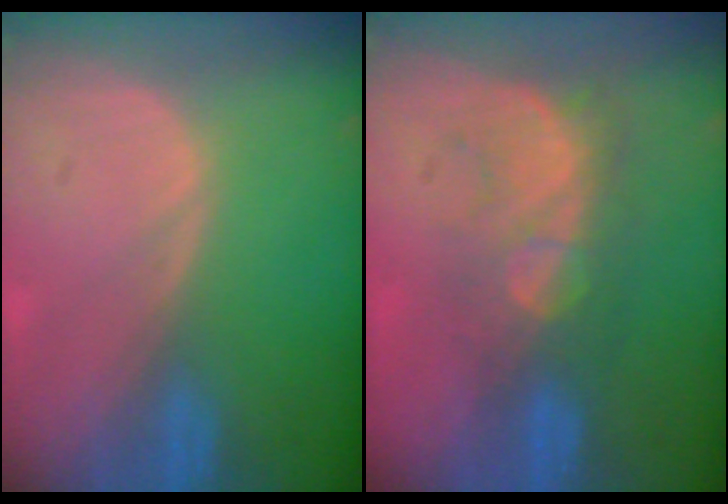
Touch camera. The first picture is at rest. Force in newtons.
{"total": 8.2, "press": 7.3, "slide": 3.7}